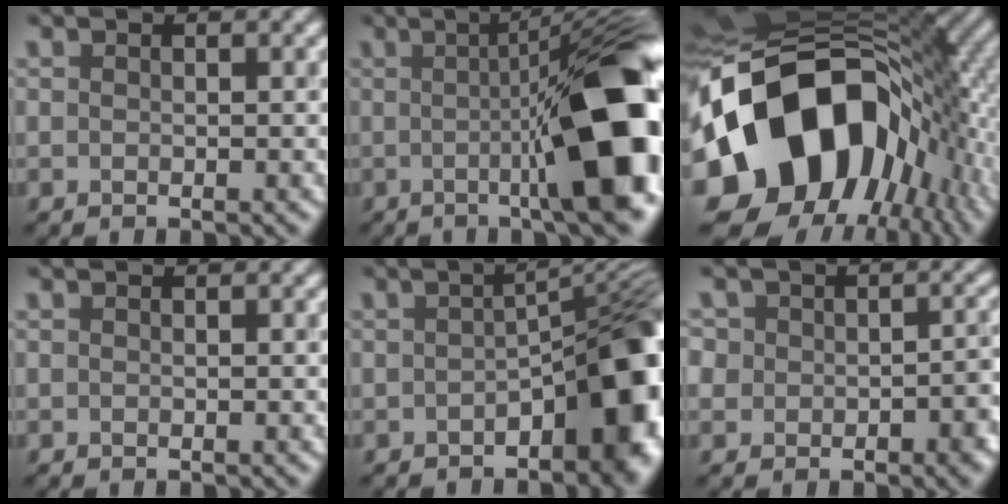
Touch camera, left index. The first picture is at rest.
{"total": 15.2, "force": [-1.2, 3.5, 14.8], "torque": [-0.157, 0.016, -0.028]}
{"total": 20.8, "force": [-3.2, 15.1, 13.9], "torque": [-0.290, -0.020, -0.058]}
{"total": 0.0}
{"total": 11.5, "force": [-3.2, 5.3, 9.7], "torque": [-0.095, 0.002, -0.049]}
{"total": 6.6, "force": [-1.1, 5.5, 3.4], "torque": [-0.023, 0.014, -0.047]}